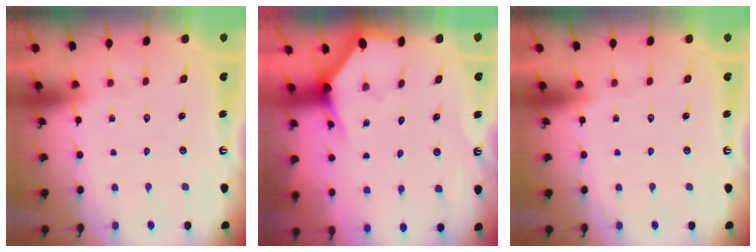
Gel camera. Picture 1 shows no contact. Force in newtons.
{"total": 3.1, "press": 3.1, "slide": 0.1}
{"total": 0.0}